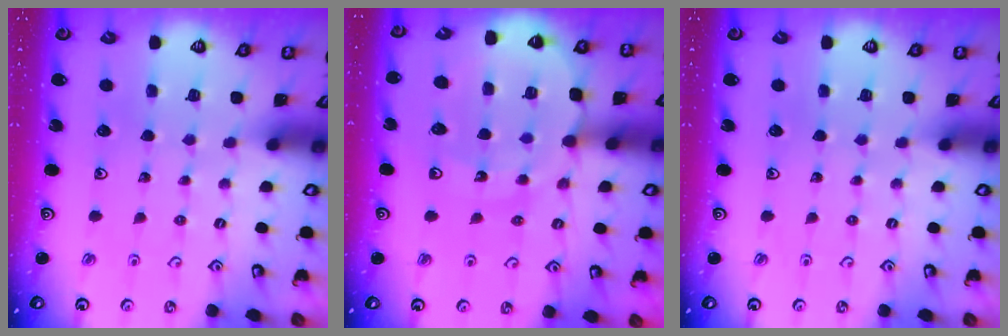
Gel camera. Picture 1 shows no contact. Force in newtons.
{"total": 13.5, "press": 13.1, "slide": 3.0}
{"total": 0.0}